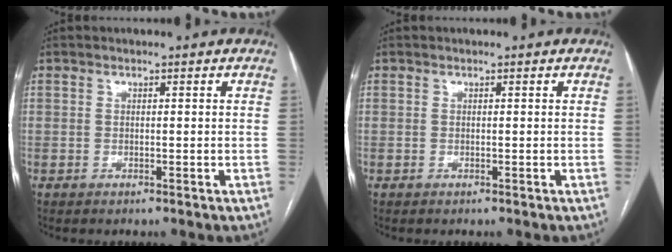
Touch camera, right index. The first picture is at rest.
{"total": 0.0}